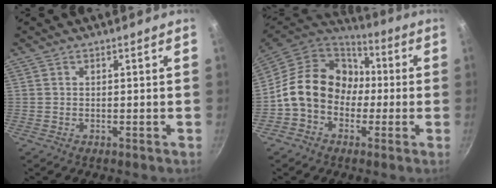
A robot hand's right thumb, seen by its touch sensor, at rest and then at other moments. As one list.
[{"total": 16.7, "force": [-0.9, 13.8, 9.3], "torque": [-0.119, 0.049, -0.031]}]